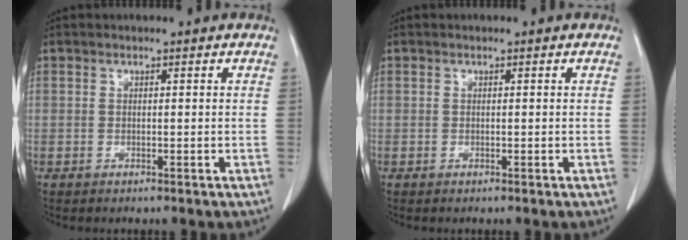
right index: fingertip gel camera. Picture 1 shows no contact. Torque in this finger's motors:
{"motor_torque": [0.00, 0.00, 0.00, 0.00]}